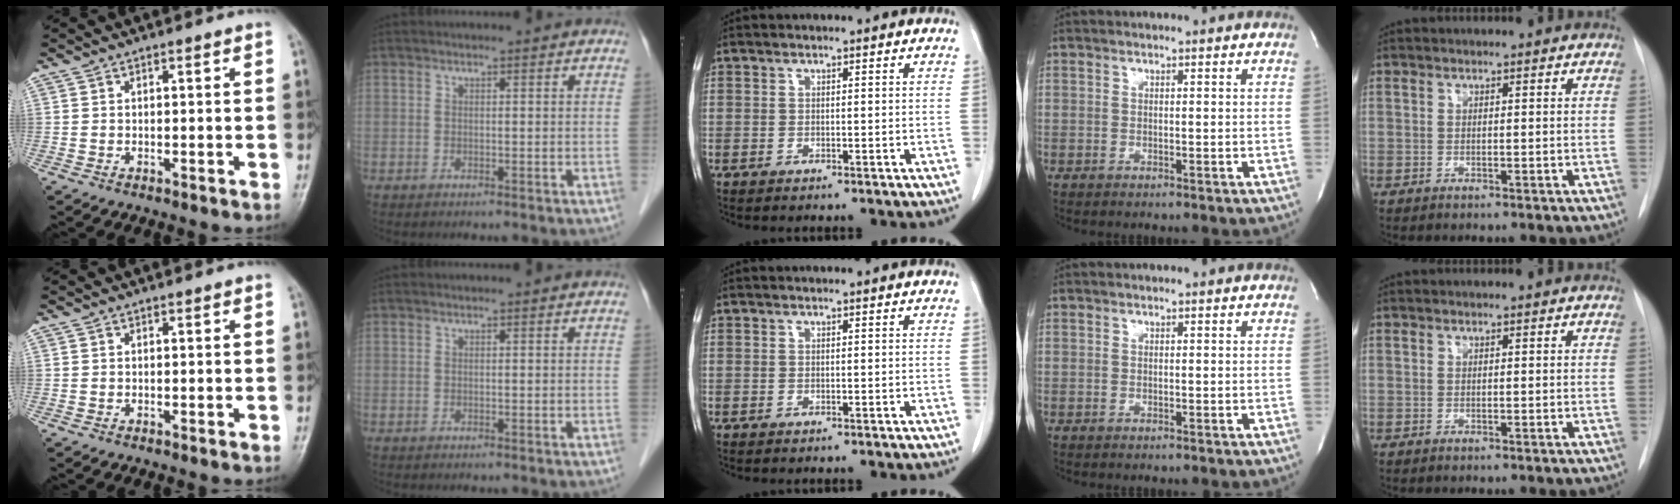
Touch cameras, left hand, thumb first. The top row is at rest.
{}